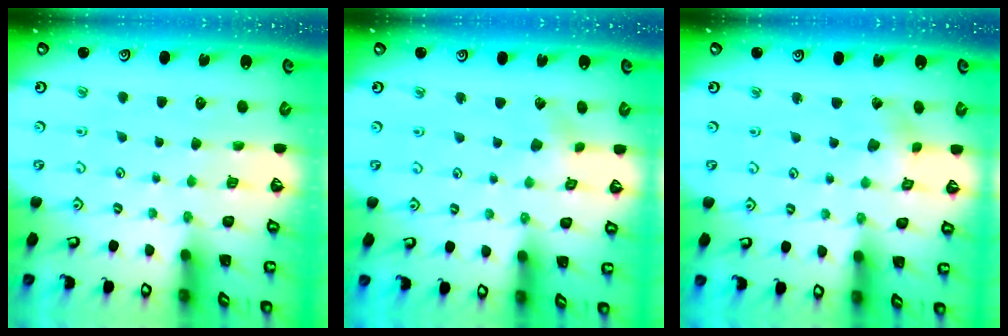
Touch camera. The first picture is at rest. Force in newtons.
{"total": 2.9, "press": 2.9, "slide": 0.7}
{"total": 2.2, "press": 2.2, "slide": 0.2}